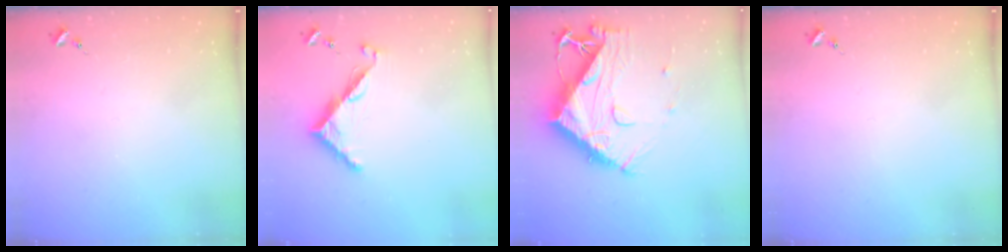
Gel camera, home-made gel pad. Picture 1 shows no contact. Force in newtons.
{"total": 7.7, "press": 7.7, "slide": 0.3}
{"total": 14.2, "press": 14.1, "slide": 1.2}
{"total": 0.0}